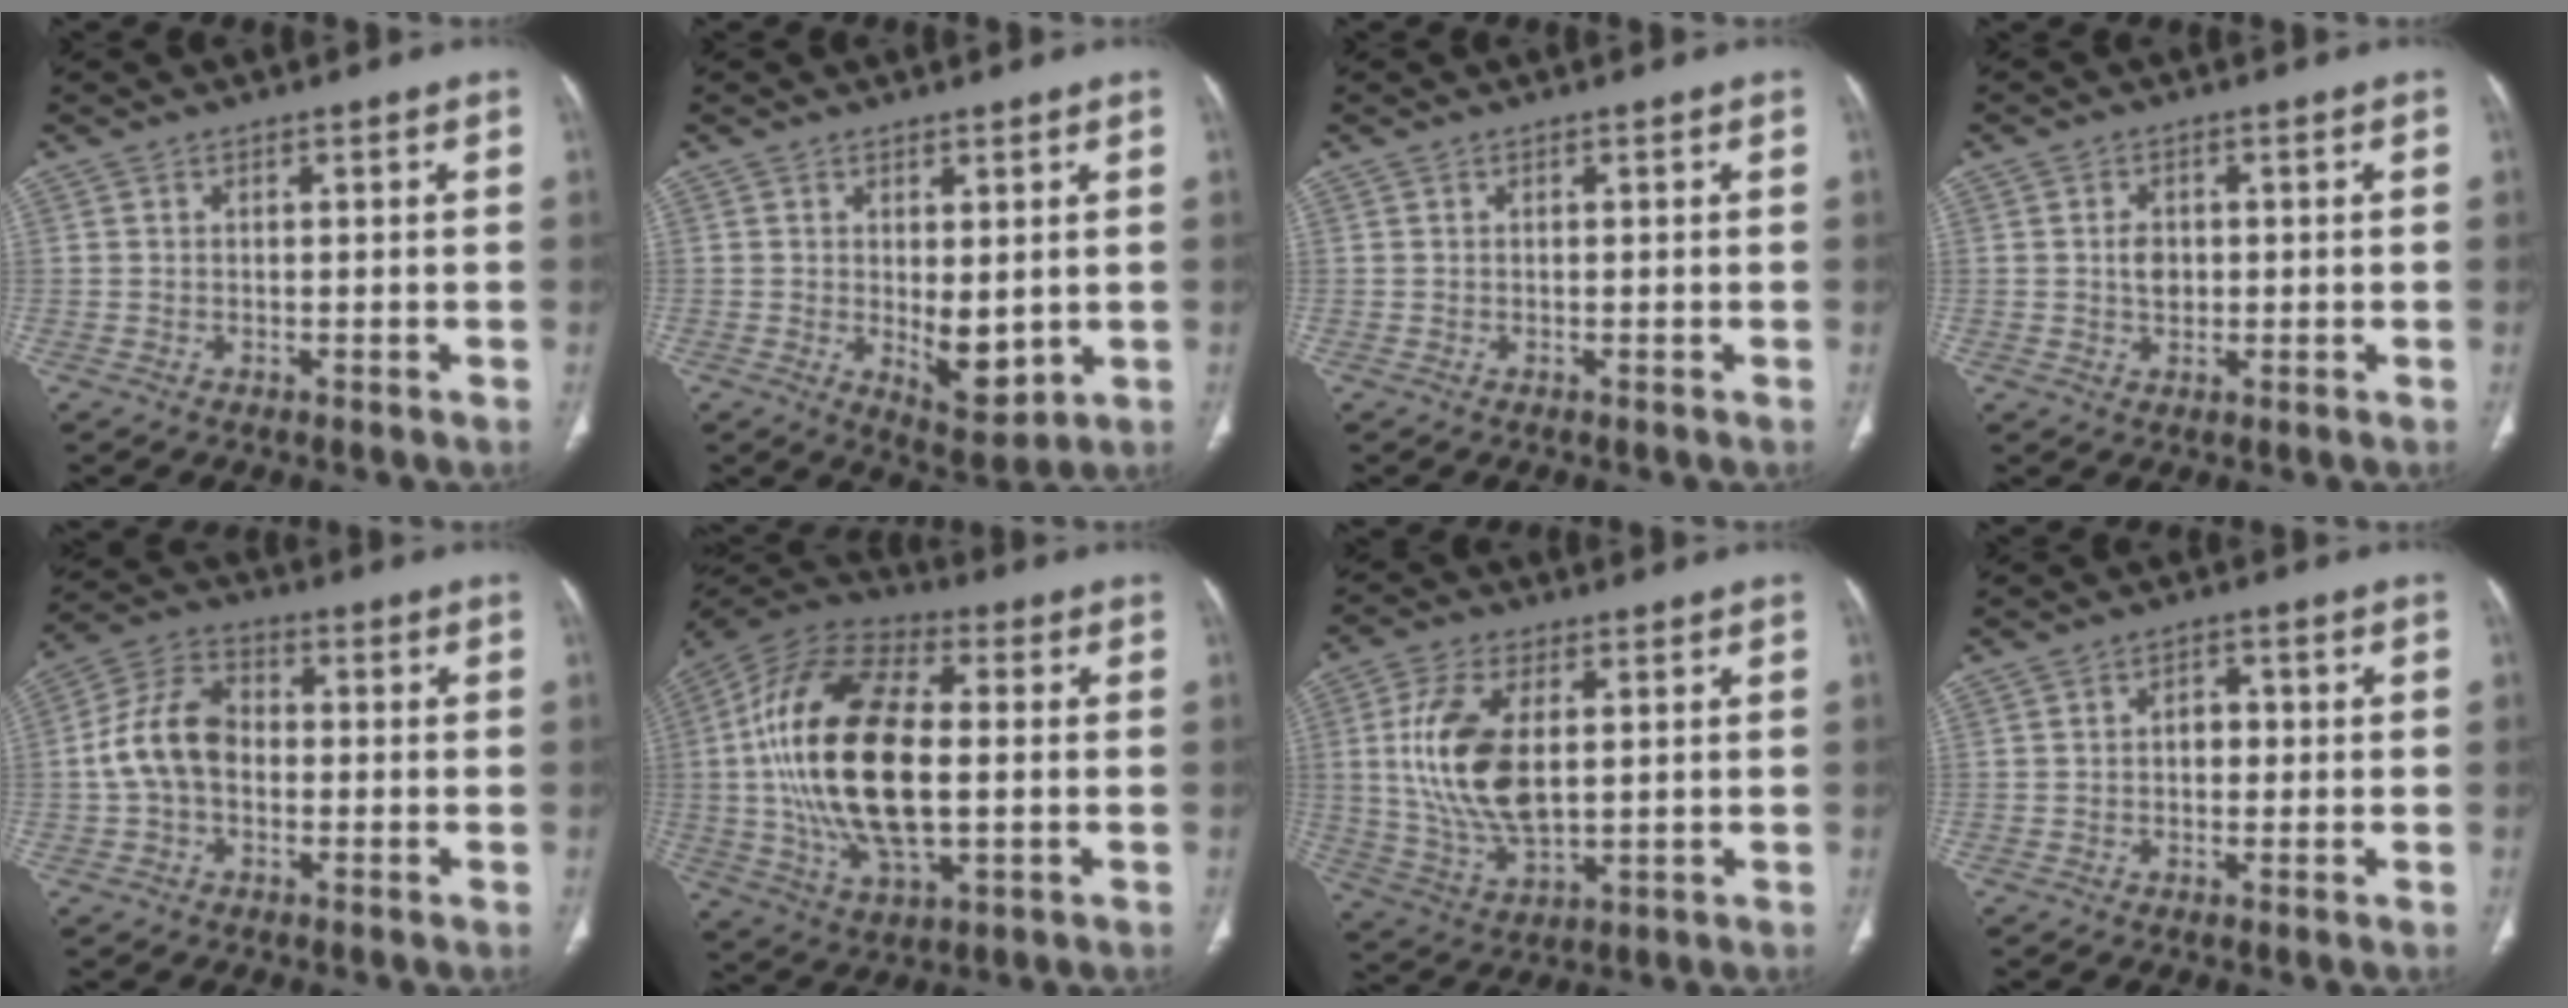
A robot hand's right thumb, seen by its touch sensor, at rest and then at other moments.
{"total": 6.7, "force": [-0.2, 3.3, 5.9], "torque": [-0.070, -0.019, 0.014]}
{"total": 0.0}
{"total": 3.2, "force": [0.1, 2.4, 2.1], "torque": [-0.029, 0.003, 0.002]}
{"total": 10.2, "force": [-0.9, 7.1, 7.3], "torque": [-0.133, 0.033, -0.029]}
{"total": 25.3, "force": [0.0, 12.3, 22.0], "torque": [-0.441, 0.007, -0.002]}
{"total": 15.1, "force": [2.2, 7.8, 12.7], "torque": [-0.258, -0.011, 0.049]}
{"total": 3.0, "force": [0.0, 2.2, 2.1], "torque": [-0.022, 0.010, -0.003]}